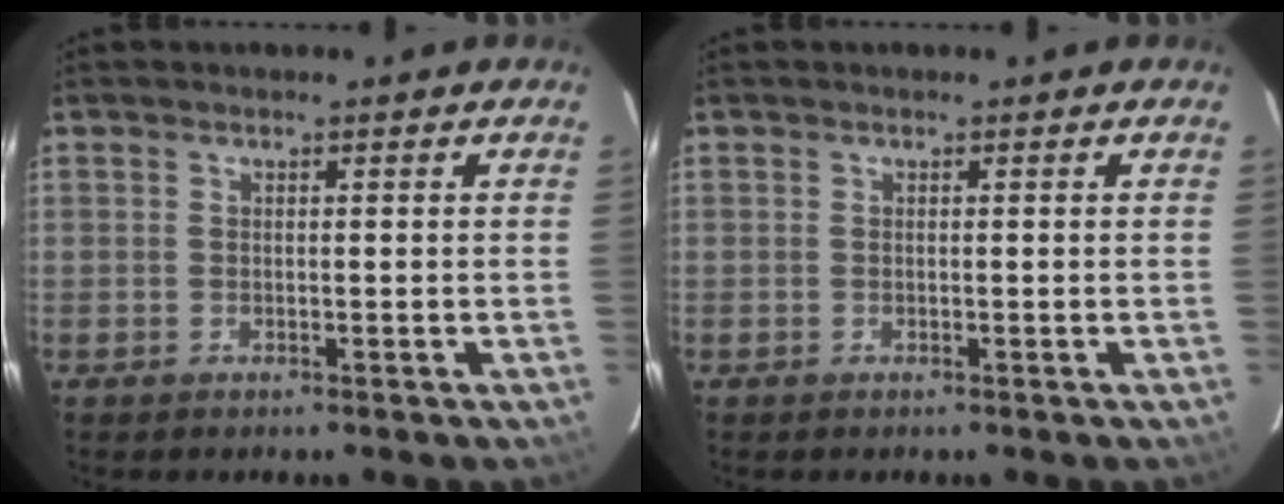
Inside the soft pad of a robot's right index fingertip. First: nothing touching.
{"total": 0.0}